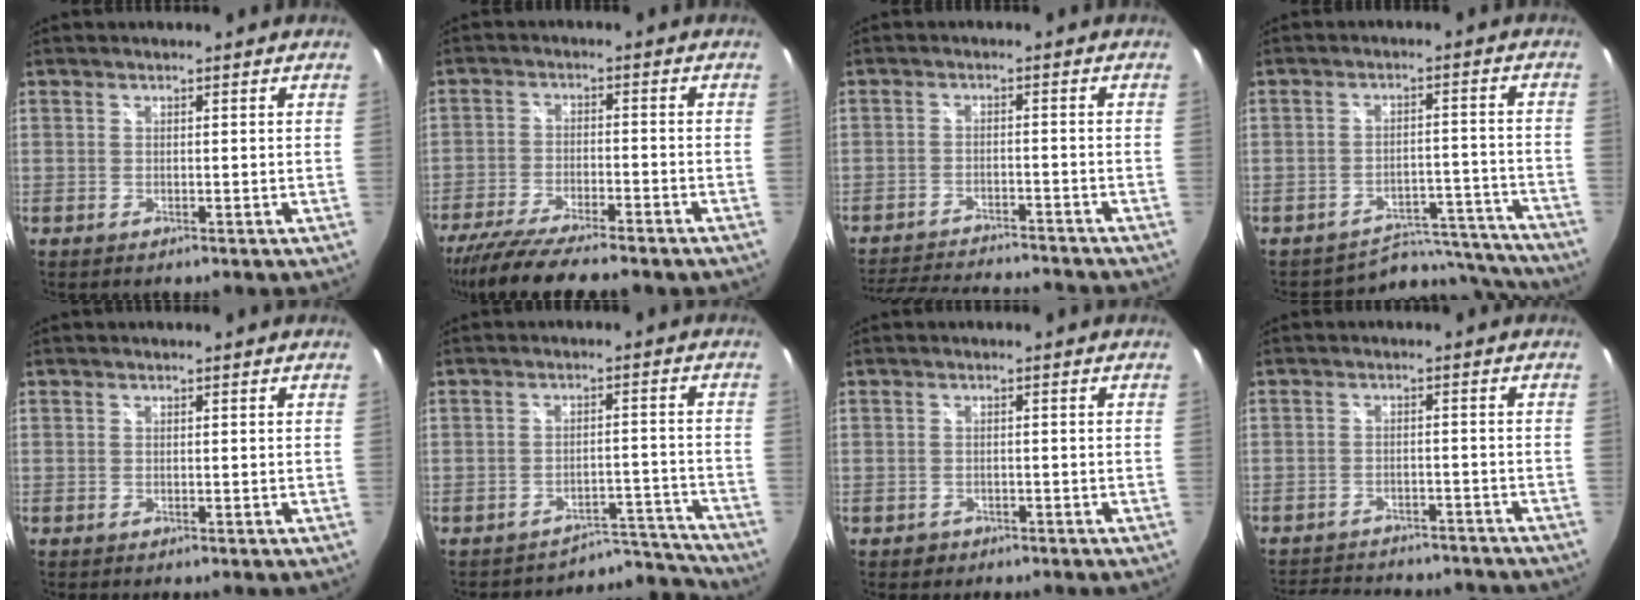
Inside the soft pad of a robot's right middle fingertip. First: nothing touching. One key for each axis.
{"total": 14.6, "fx": -12.2, "fy": 2.2, "fz": 7.8, "tx": -0.161, "ty": -0.041, "tz": -0.198}
{"total": 15.8, "fx": -14.4, "fy": 2.7, "fz": 6.2, "tx": -0.130, "ty": -0.011, "tz": -0.209}
{"total": 12.6, "fx": -12.3, "fy": 2.7, "fz": 0.2, "tx": 0.001, "ty": 0.040, "tz": -0.164}
{"total": 0.0}
{"total": 8.0, "fx": -7.9, "fy": 0.8, "fz": -1.3, "tx": 0.025, "ty": 0.040, "tz": -0.110}
{"total": 1.7, "fx": -1.0, "fy": 1.4, "fz": 0.4, "tx": -0.011, "ty": 0.001, "tz": -0.011}
{"total": 16.2, "fx": -14.0, "fy": 5.4, "fz": 6.1, "tx": -0.126, "ty": 0.001, "tz": -0.180}